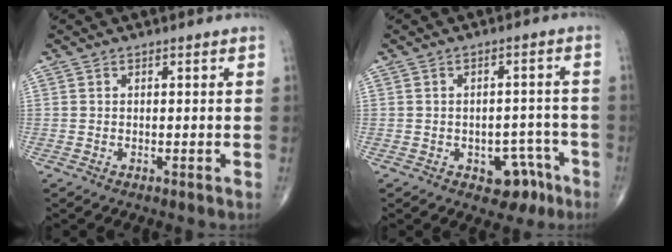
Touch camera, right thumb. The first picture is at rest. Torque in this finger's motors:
{"motor_torque": [1.78, 1.78, 0.16, -0.36, 0.07]}